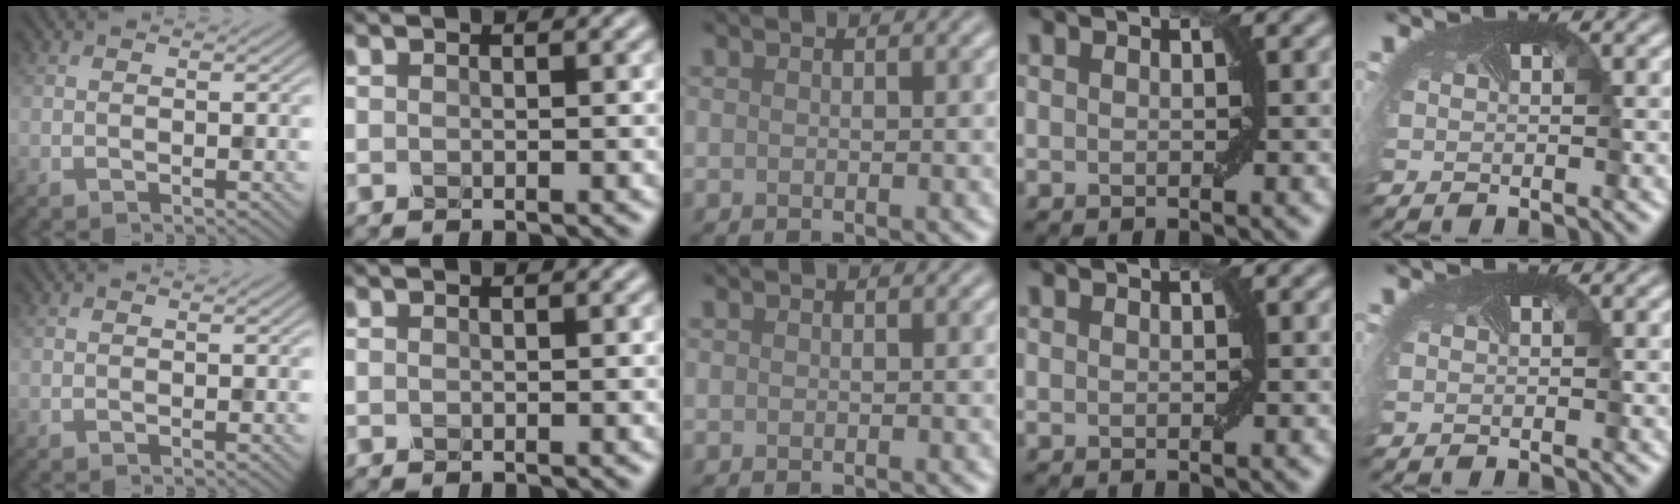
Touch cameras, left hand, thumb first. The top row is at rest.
{}